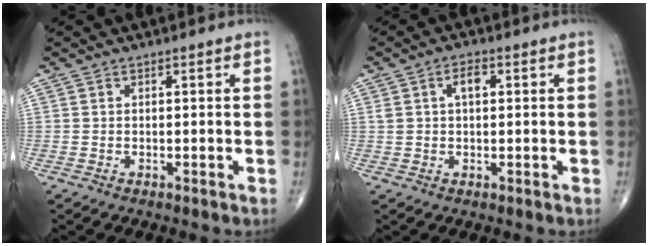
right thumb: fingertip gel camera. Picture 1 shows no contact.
{"total": 3.7, "force": [1.1, 1.9, 3.0], "torque": [-0.052, 0.008, 0.019]}